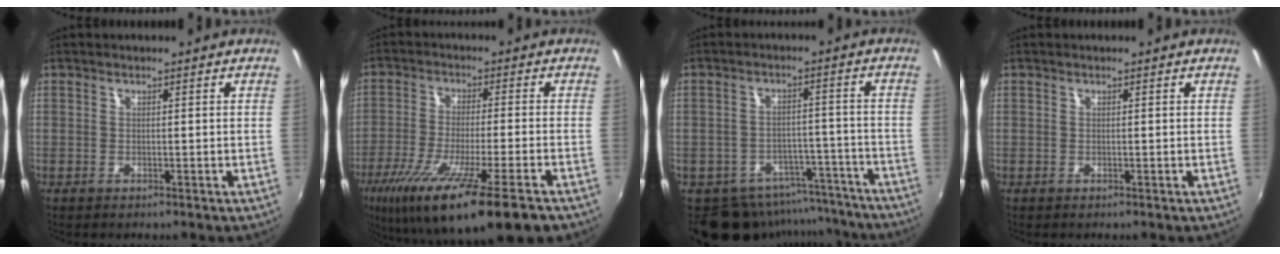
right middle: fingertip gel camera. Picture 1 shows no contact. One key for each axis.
{"total": 19.7, "fx": -12.4, "fy": 2.0, "fz": 15.2, "tx": -0.276, "ty": -0.072, "tz": -0.208}
{"total": 14.8, "fx": -12.7, "fy": 6.8, "fz": 3.6, "tx": -0.072, "ty": 0.025, "tz": -0.157}
{"total": 0.0}